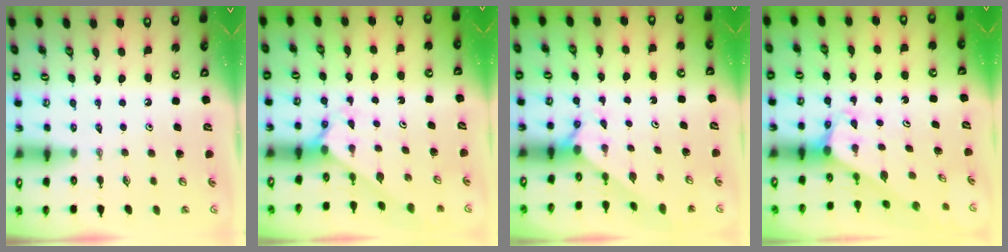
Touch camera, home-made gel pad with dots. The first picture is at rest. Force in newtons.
{"total": 2.1, "press": 2.1, "slide": 0.2}
{"total": 3.7, "press": 3.7, "slide": 0.2}
{"total": 1.8, "press": 1.8, "slide": 0.1}